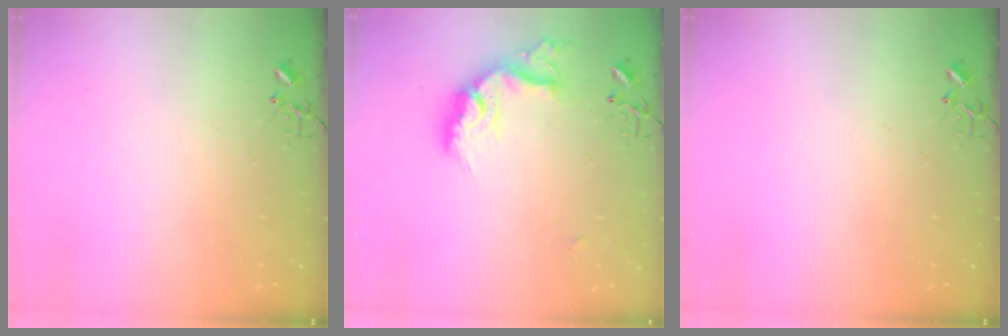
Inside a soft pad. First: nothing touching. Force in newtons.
{"total": 16.9, "press": 16.9, "slide": 1.2}
{"total": 0.0}